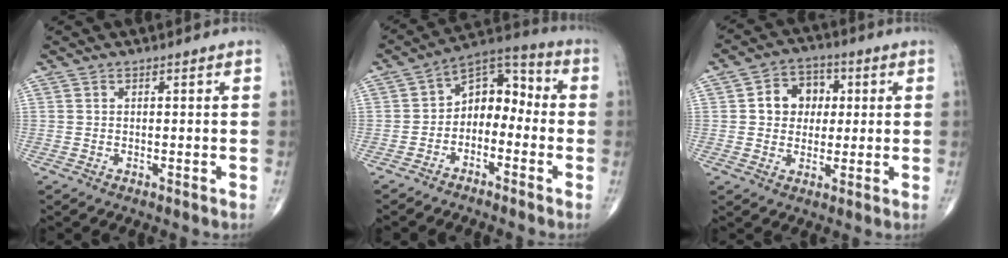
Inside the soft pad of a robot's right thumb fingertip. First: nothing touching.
{"total": 9.3, "force": [-2.2, 6.5, 6.3], "torque": [-0.063, 0.055, -0.055]}
{"total": 8.3, "force": [1.4, 6.8, 4.5], "torque": [-0.028, 0.009, 0.016]}